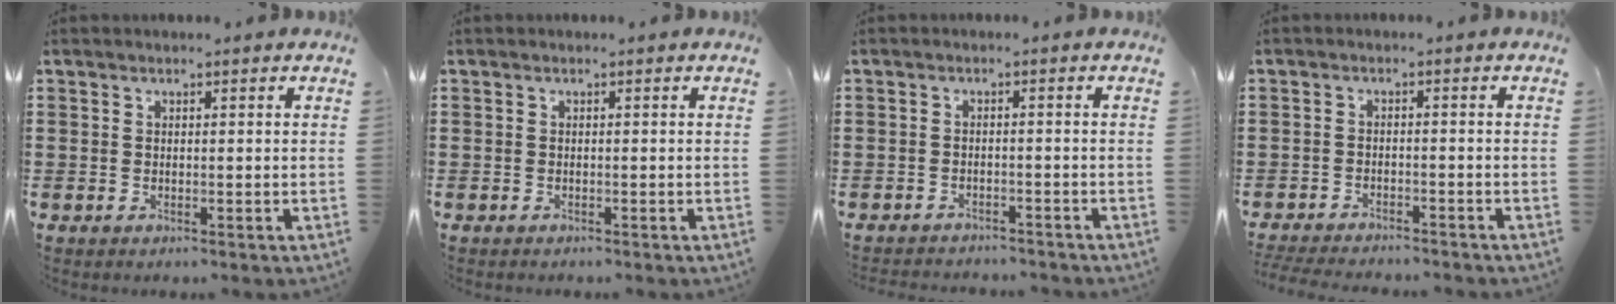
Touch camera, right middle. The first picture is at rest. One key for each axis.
{"total": 0.0}
{"total": 1.8, "fx": -1.8, "fy": 0.1, "fz": -0.1, "tx": -0.004, "ty": 0.000, "tz": -0.039}
{"total": 2.9, "fx": -2.9, "fy": 0.1, "fz": 0.2, "tx": -0.013, "ty": -0.004, "tz": -0.064}